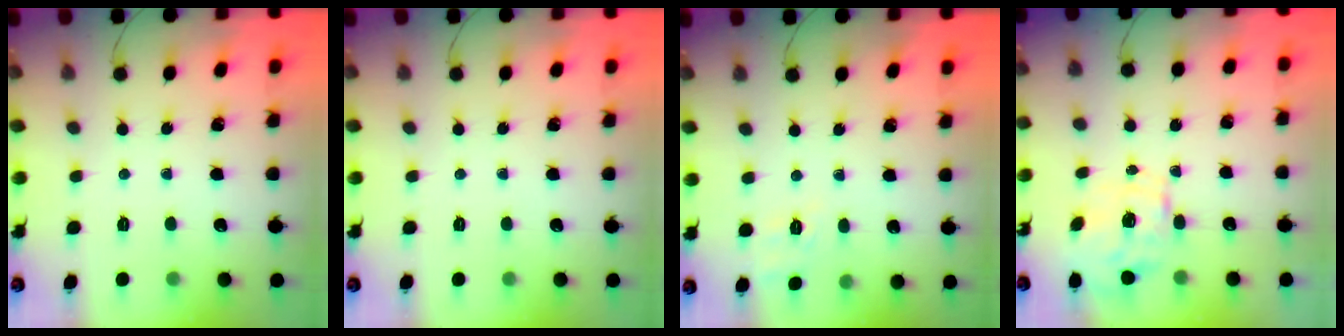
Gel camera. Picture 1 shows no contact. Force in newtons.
{"total": 0.0}
{"total": 4.1, "press": 3.6, "slide": 2.0}
{"total": 1.9, "press": 1.7, "slide": 0.7}